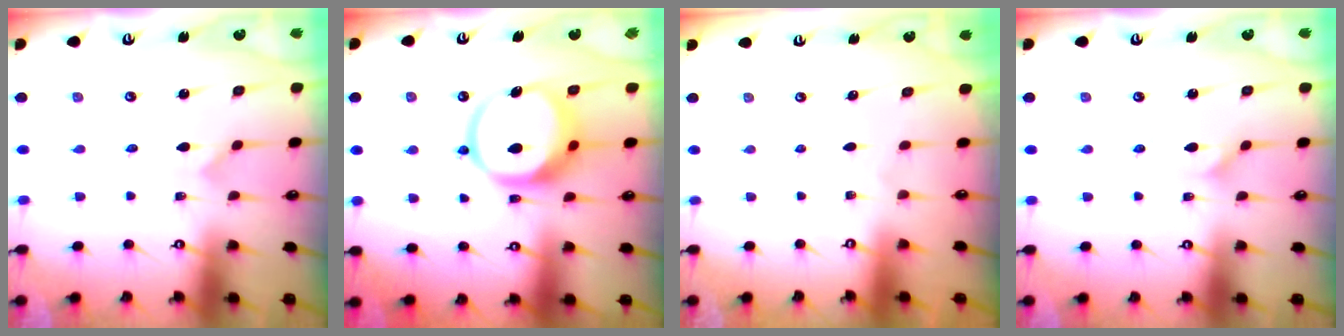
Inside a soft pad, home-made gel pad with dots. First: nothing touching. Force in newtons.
{"total": 12.8, "press": 12.7, "slide": 1.7}
{"total": 0.0}
{"total": 2.3, "press": 2.3, "slide": 0.1}